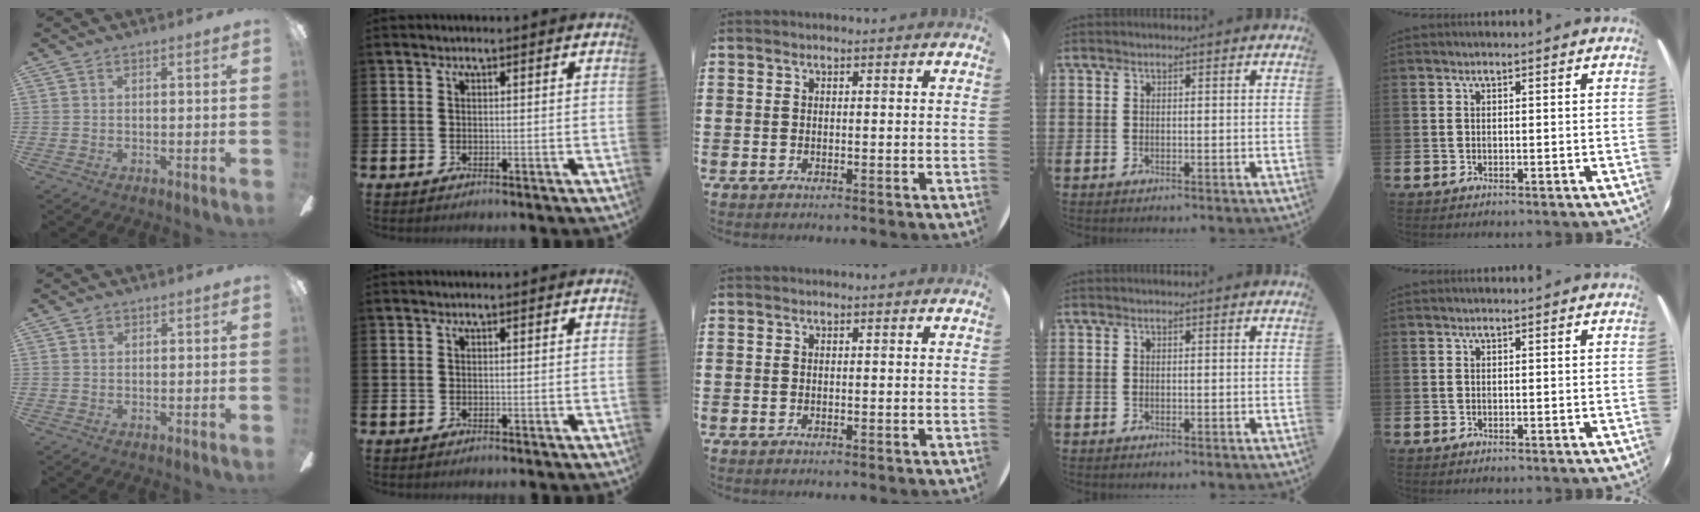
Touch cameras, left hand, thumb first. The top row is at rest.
{"thumb": {"total": 1.3, "force": [0.5, 0.9, 0.7], "torque": [-0.014, 0.005, 0.009]}}